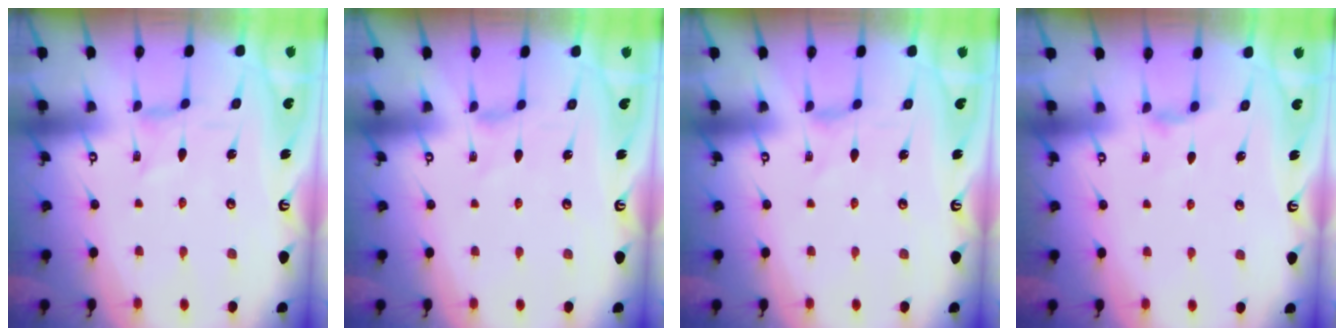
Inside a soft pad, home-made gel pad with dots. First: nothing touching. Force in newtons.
{"total": 0.0}
{"total": 0.0}
{"total": 2.7, "press": 2.7, "slide": 0.5}